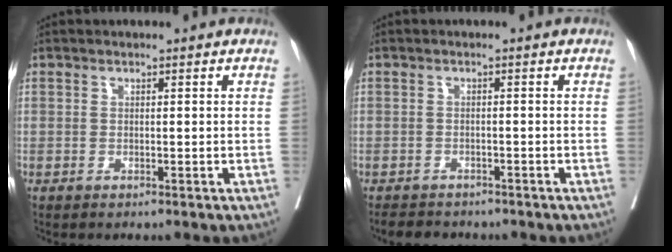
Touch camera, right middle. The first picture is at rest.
{"total": 5.2, "force": [-4.7, 1.9, 1.4], "torque": [-0.027, -0.006, -0.064]}